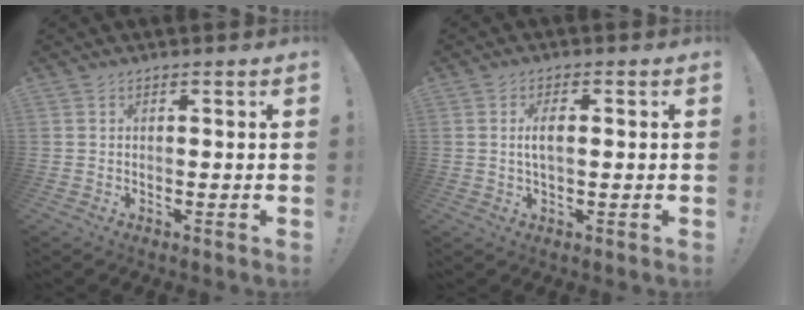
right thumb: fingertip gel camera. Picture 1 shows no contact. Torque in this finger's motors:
{"motor_torque": [-0.07, 0.10, 0.03, 0.07, 0.00]}